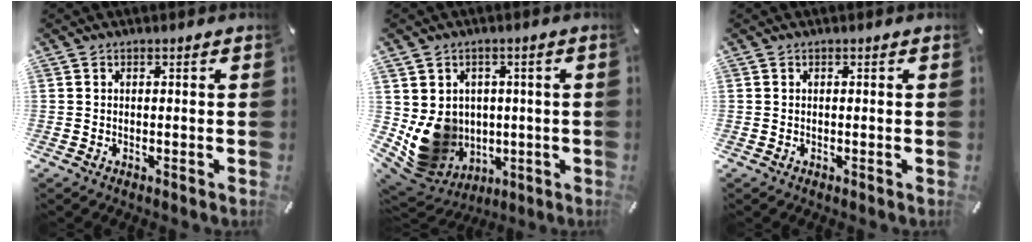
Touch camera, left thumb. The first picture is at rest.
{"total": 11.9, "force": [-0.4, 11.2, 3.9], "torque": [-0.089, -0.013, 0.006]}
{"total": 0.0}